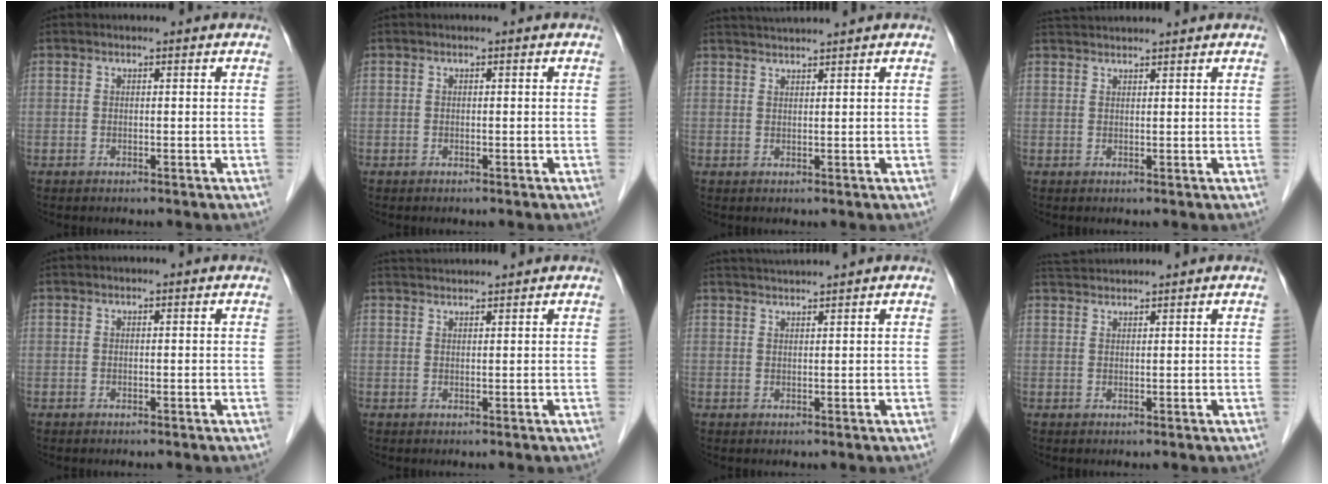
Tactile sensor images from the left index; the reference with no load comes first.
{"total": 0.0}
{"total": 4.1, "force": [3.8, -1.0, 1.0], "torque": [-0.015, 0.019, 0.065]}
{"total": 5.1, "force": [4.9, -0.3, 1.3], "torque": [-0.021, 0.035, 0.078]}
{"total": 0.0}
{"total": 4.4, "force": [4.3, -0.6, 0.8], "torque": [-0.014, 0.027, 0.071]}
{"total": 3.8, "force": [3.6, -1.2, 0.8], "torque": [-0.012, 0.014, 0.062]}
{"total": 4.5, "force": [4.4, -0.6, 0.9], "torque": [-0.016, 0.028, 0.080]}